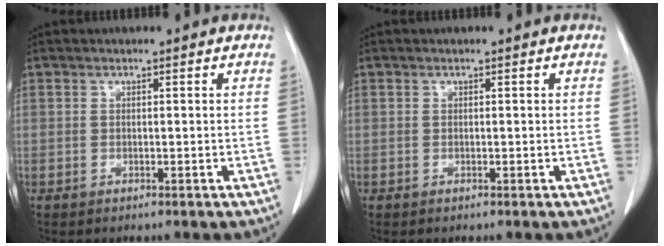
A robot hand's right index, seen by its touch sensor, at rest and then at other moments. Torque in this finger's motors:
{"motor_torque": [-0.04, 0.04, 0.02, 0.00]}